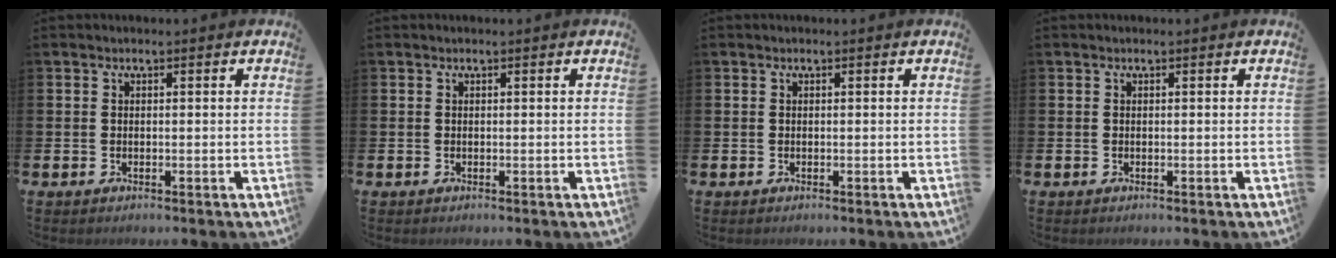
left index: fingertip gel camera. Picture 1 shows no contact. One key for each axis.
{"total": 0.0}
{"total": 0.0}
{"total": 0.0}